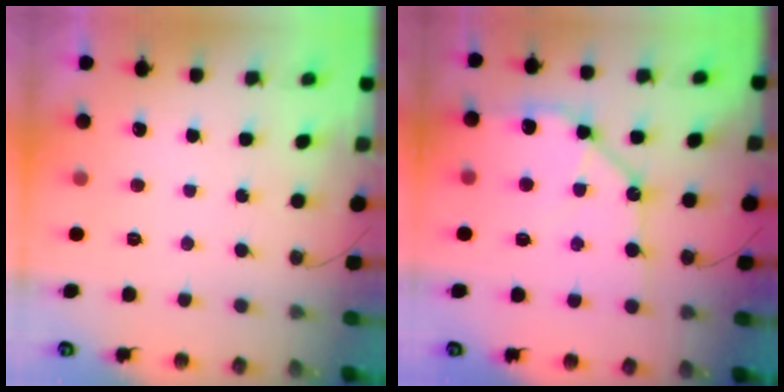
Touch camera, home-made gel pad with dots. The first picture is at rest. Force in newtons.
{"total": 12.0, "press": 11.9, "slide": 1.4}